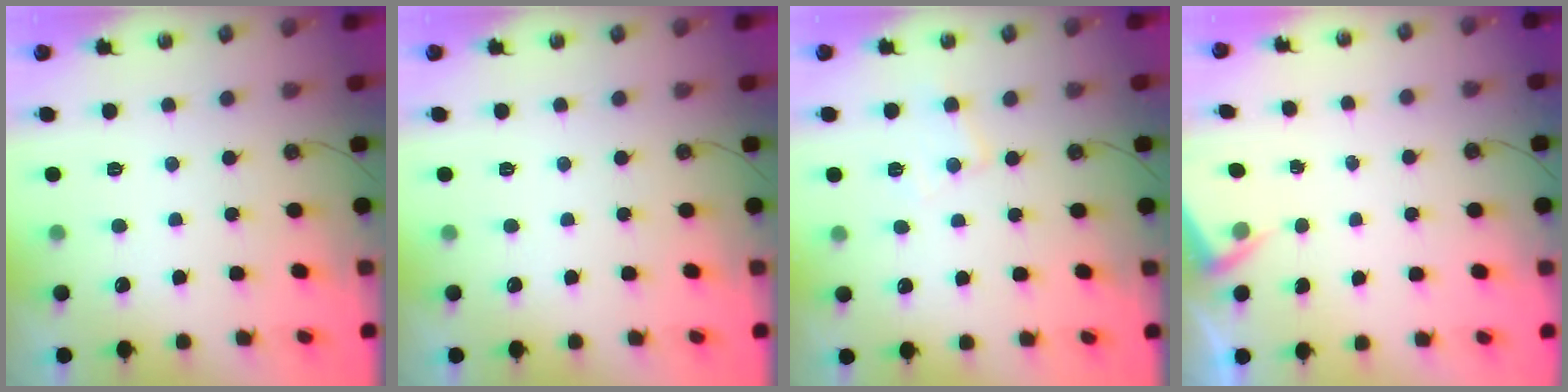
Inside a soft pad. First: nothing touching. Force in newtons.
{"total": 0.0}
{"total": 6.8, "press": 6.8, "slide": 0.3}
{"total": 2.9, "press": 2.9, "slide": 0.4}